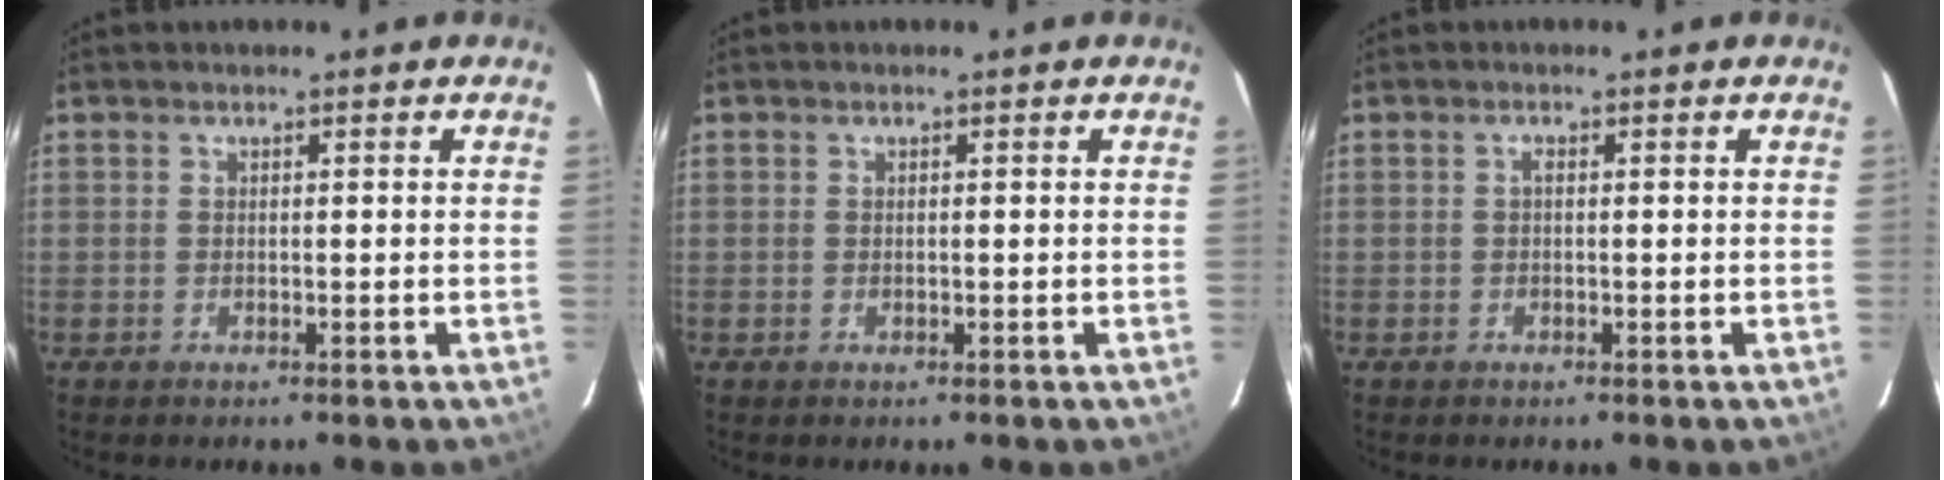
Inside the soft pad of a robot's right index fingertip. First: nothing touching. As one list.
[{"total": 0.0}, {"total": 0.6, "force": [0.0, 0.3, 0.5], "torque": [-0.010, 0.005, -0.002]}]